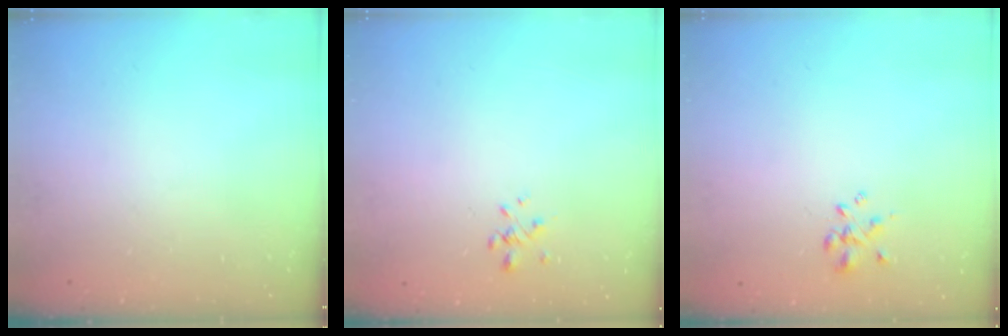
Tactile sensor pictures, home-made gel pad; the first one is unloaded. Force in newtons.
{"total": 0.0}
{"total": 1.0, "press": 0.9, "slide": 0.4}